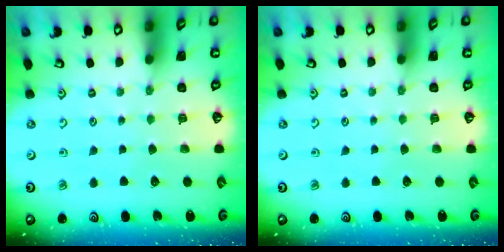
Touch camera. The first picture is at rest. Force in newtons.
{"total": 0.0}